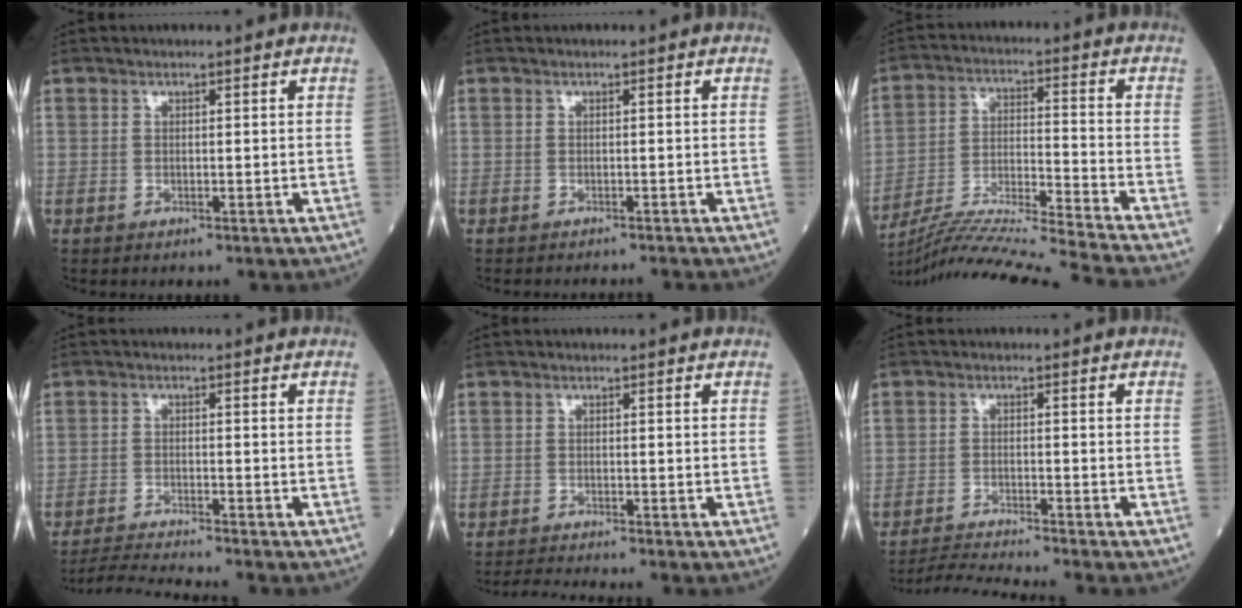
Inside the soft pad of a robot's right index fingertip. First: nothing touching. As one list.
[{"total": 2.5, "force": [-2.3, -0.8, 0.3], "torque": [0.002, -0.005, -0.031]}, {"total": 21.8, "force": [-19.8, -3.2, 8.6], "torque": [-0.150, -0.037, -0.318]}, {"total": 5.9, "force": [-5.3, -2.1, 1.3], "torque": [-0.028, -0.021, -0.096]}, {"total": 2.7, "force": [-2.4, -1.3, 0.2], "torque": [-0.017, -0.017, -0.045]}, {"total": 5.0, "force": [-4.5, -2.1, 0.6], "torque": [-0.019, -0.020, -0.084]}]